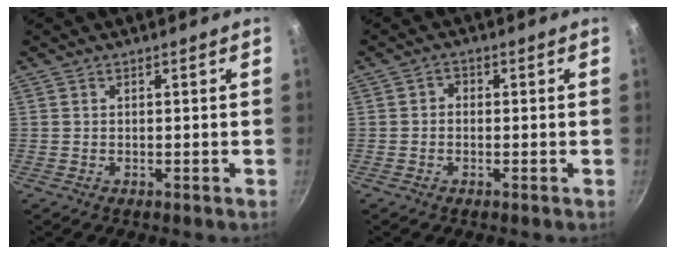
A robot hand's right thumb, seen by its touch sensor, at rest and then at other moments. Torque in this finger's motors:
{"motor_torque": [-0.06, -0.26, -0.12, -0.06, 0.01]}